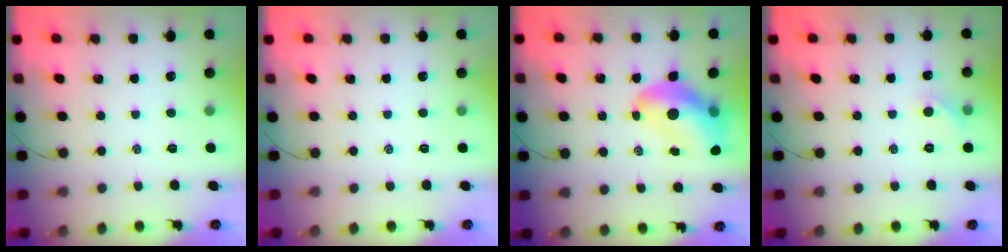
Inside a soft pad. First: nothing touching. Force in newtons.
{"total": 0.0}
{"total": 12.8, "press": 12.2, "slide": 3.9}
{"total": 5.3, "press": 5.1, "slide": 1.3}